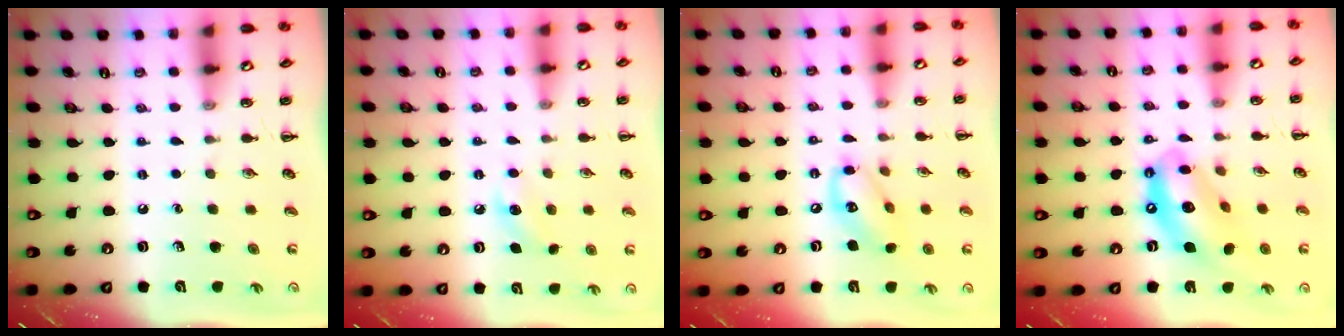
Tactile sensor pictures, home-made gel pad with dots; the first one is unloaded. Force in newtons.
{"total": 7.7, "press": 7.4, "slide": 1.9}
{"total": 11.6, "press": 11.4, "slide": 2.1}
{"total": 13.7, "press": 13.3, "slide": 3.5}